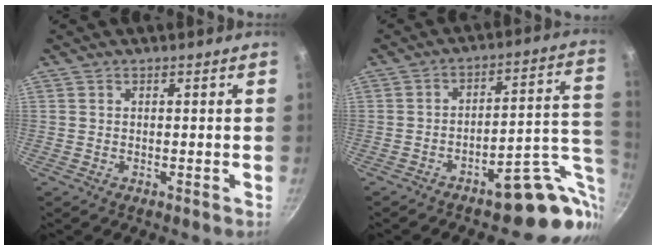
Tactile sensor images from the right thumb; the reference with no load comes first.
{"total": 16.8, "force": [-7.7, 5.6, 13.9], "torque": [-0.100, 0.086, -0.099]}